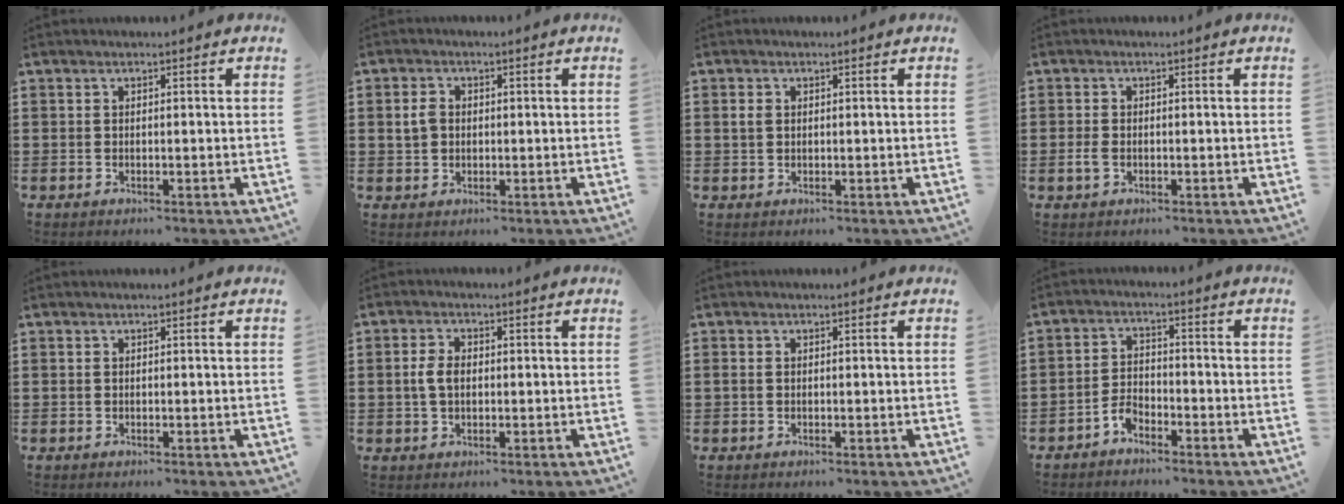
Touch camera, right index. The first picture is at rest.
{"total": 2.6, "force": [0.3, 2.0, 1.7], "torque": [-0.046, 0.006, 0.002]}
{"total": 1.3, "force": [0.3, 1.0, 0.8], "torque": [-0.019, 0.006, 0.006]}
{"total": 1.7, "force": [-0.5, 1.0, 1.3], "torque": [-0.043, -0.008, -0.013]}
{"total": 0.0}
{"total": 3.6, "force": [0.2, 2.1, 2.8], "torque": [-0.073, 0.003, -0.002]}
{"total": 0.7, "force": [-0.1, 0.6, 0.4], "torque": [-0.017, 0.001, -0.006]}
{"total": 3.1, "force": [-2.6, 1.4, 1.1], "torque": [-0.034, 0.004, -0.055]}